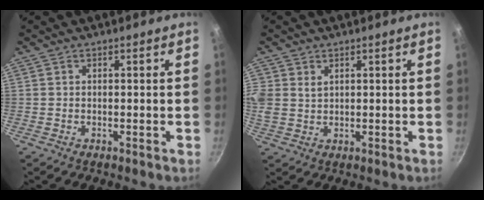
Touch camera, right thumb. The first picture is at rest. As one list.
[{"total": 6.5, "force": [2.4, 5.1, 3.3], "torque": [-0.073, 0.010, 0.055]}]